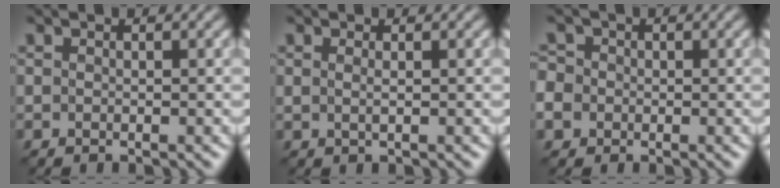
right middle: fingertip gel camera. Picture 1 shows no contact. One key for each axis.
{"total": 0.6, "fx": 0.2, "fy": 0.0, "fz": 0.5, "tx": -0.013, "ty": 0.000, "tz": 0.003}
{"total": 5.1, "fx": -2.2, "fy": 4.3, "fz": 1.5, "tx": -0.041, "ty": -0.003, "tz": -0.059}